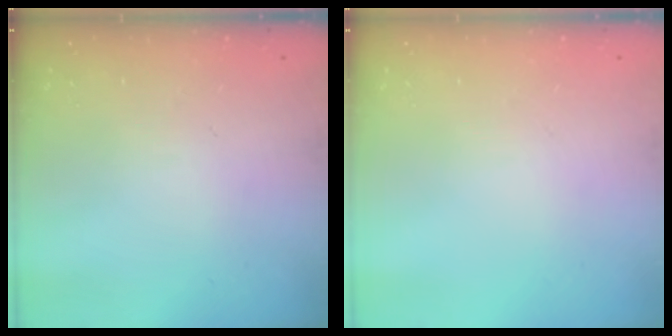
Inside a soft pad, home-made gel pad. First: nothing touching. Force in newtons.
{"total": 0.0}